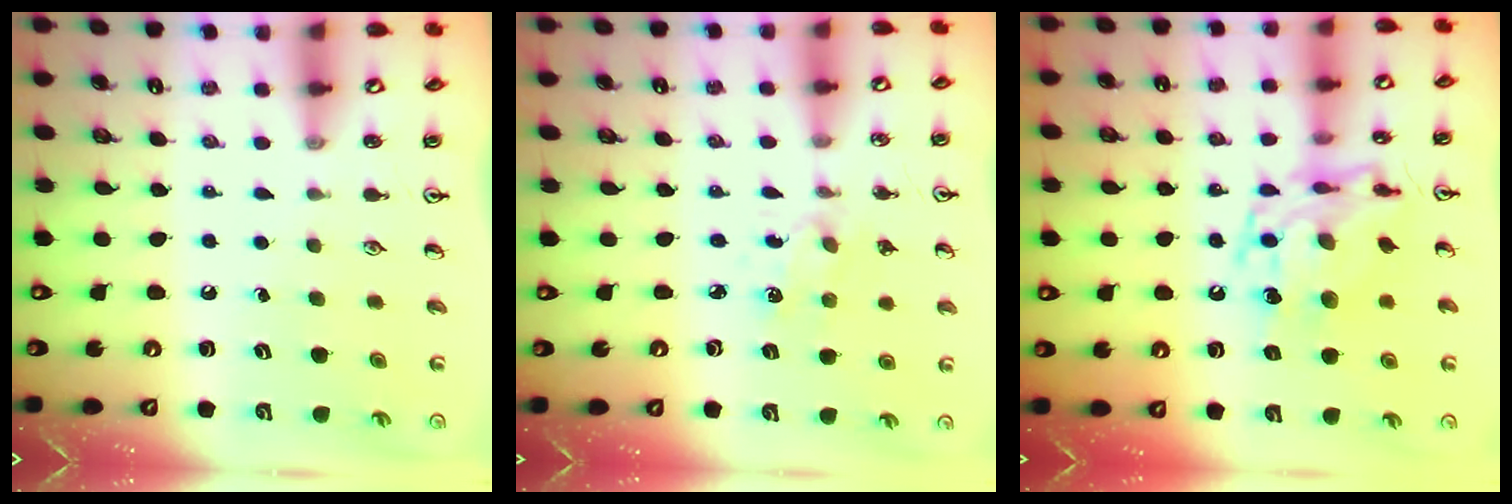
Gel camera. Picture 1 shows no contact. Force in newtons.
{"total": 2.3, "press": 2.2, "slide": 0.5}
{"total": 13.7, "press": 13.7, "slide": 1.3}